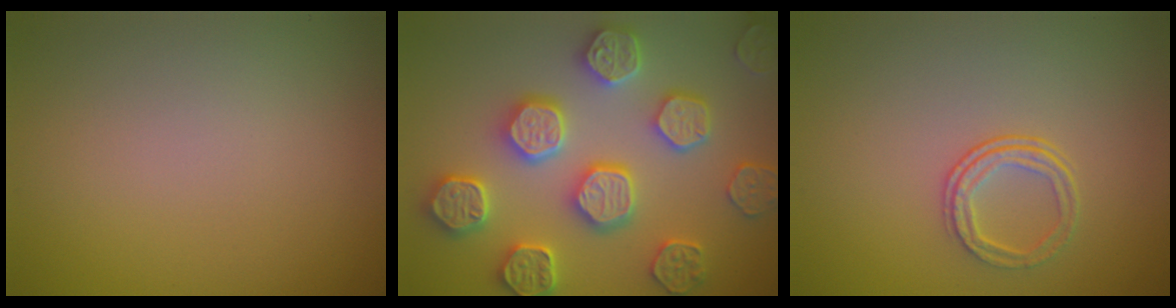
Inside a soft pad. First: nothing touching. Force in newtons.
{"total": 6.3, "press": 5.9, "slide": 2.1}
{"total": 2.1, "press": 1.4, "slide": 1.5}